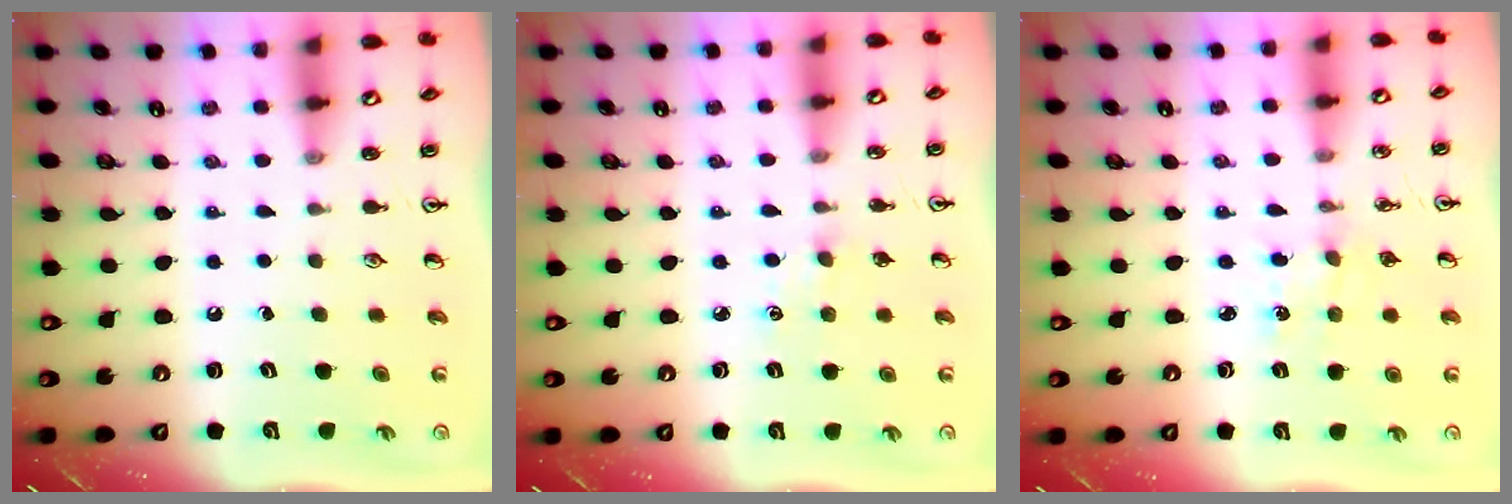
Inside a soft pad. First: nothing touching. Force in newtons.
{"total": 2.2, "press": 2.2, "slide": 0.3}
{"total": 2.6, "press": 2.6, "slide": 0.3}